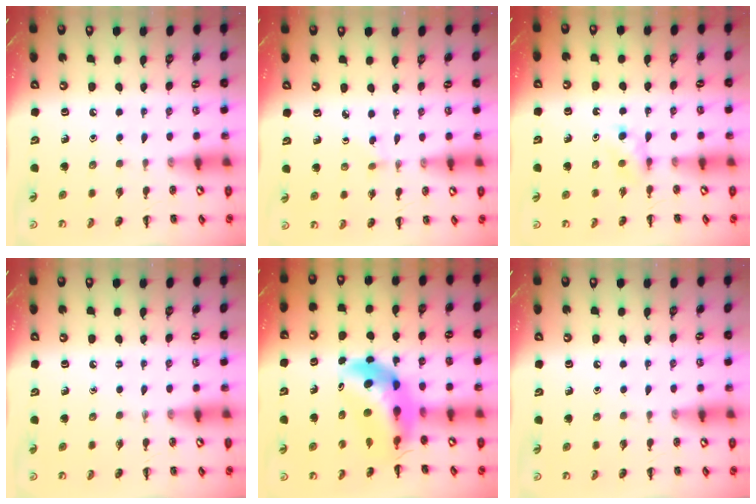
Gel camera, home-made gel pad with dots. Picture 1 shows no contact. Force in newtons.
{"total": 1.6, "press": 1.4, "slide": 0.8}
{"total": 2.7, "press": 2.4, "slide": 1.1}
{"total": 0.0}
{"total": 7.9, "press": 7.6, "slide": 2.4}
{"total": 0.0}